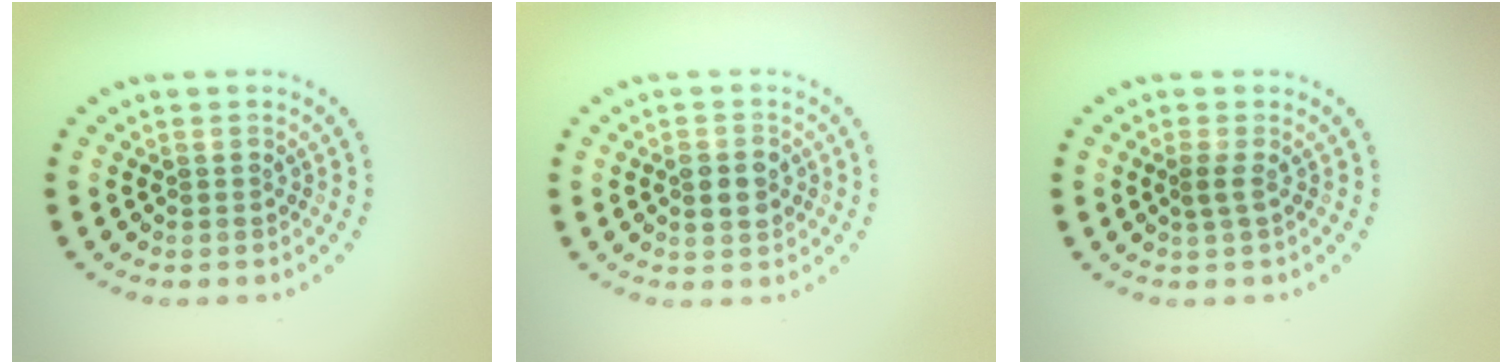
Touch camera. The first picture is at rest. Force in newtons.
{"total": 2.8, "press": 2.8, "slide": 0.2}
{"total": 1.0, "press": 0.8, "slide": 0.6}